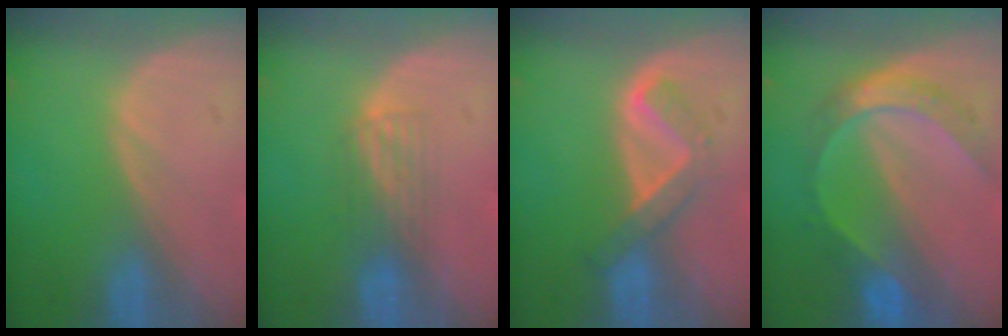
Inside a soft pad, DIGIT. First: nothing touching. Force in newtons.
{"total": 2.9, "press": 2.6, "slide": 1.2}
{"total": 5.3, "press": 4.6, "slide": 2.6}
{"total": 6.7, "press": 6.6, "slide": 0.4}